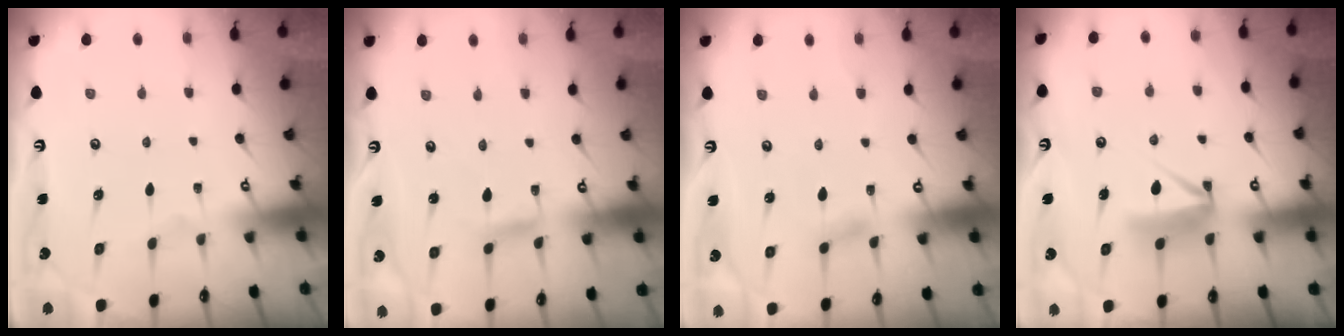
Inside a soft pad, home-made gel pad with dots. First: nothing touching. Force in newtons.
{"total": 2.9, "press": 2.9, "slide": 0.0}
{"total": 4.4, "press": 4.3, "slide": 0.4}
{"total": 7.7, "press": 7.7, "slide": 0.4}